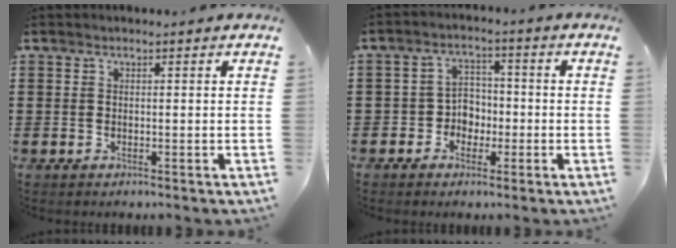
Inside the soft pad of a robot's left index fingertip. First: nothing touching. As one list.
[{"total": 3.9, "force": [-1.8, 3.3, 1.1], "torque": [-0.033, 0.011, -0.040]}]